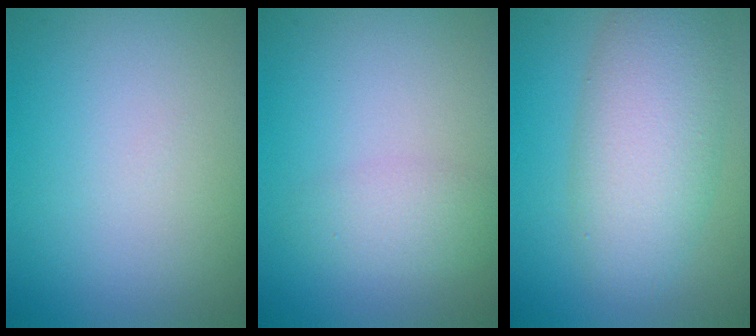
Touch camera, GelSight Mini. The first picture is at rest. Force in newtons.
{"total": 2.2, "press": 2.2, "slide": 0.1}
{"total": 7.7, "press": 7.7, "slide": 0.1}